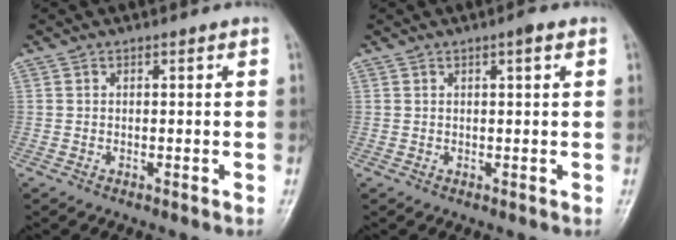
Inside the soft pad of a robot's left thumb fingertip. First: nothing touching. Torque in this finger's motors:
{"motor_torque": [-0.05, 0.01, 0.01, 0.25, 0.04]}